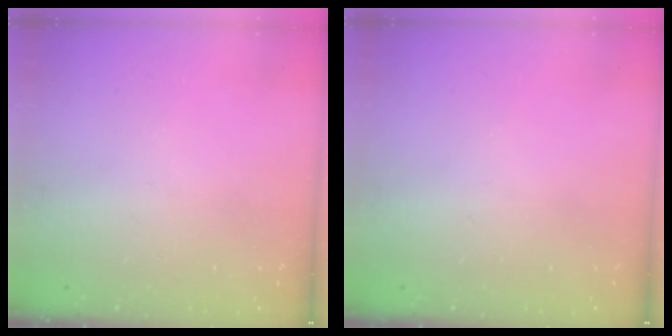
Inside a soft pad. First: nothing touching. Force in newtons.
{"total": 0.0}